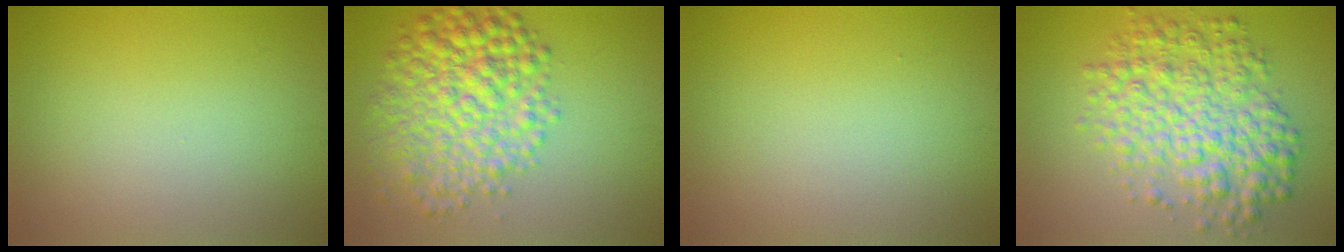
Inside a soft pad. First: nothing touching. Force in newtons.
{"total": 7.6, "press": 7.6, "slide": 0.1}
{"total": 0.0}
{"total": 7.2, "press": 7.2, "slide": 0.1}